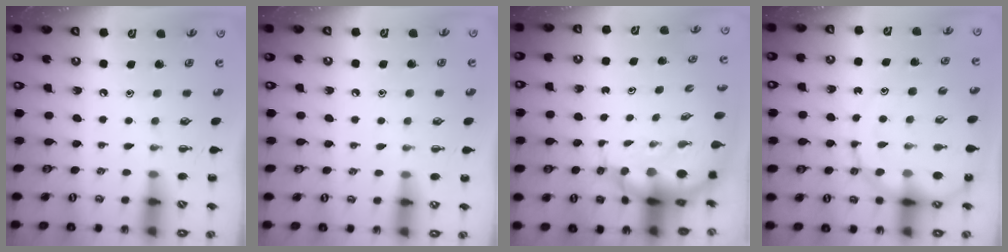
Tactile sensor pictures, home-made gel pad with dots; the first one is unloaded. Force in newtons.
{"total": 5.6, "press": 5.3, "slide": 1.9}
{"total": 8.6, "press": 8.3, "slide": 2.4}
{"total": 15.5, "press": 15.0, "slide": 3.9}